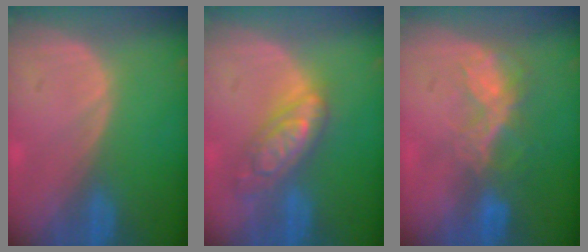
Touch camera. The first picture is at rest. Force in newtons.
{"total": 7.2, "press": 7.2, "slide": 0.6}
{"total": 6.8, "press": 5.8, "slide": 3.4}